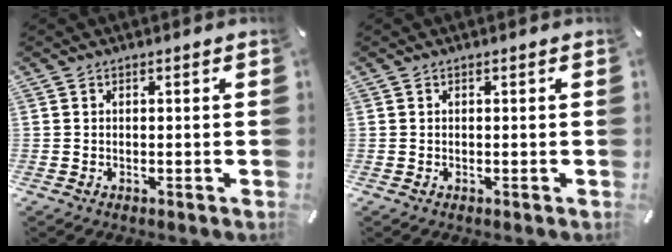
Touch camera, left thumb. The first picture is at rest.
{"total": 0.0}